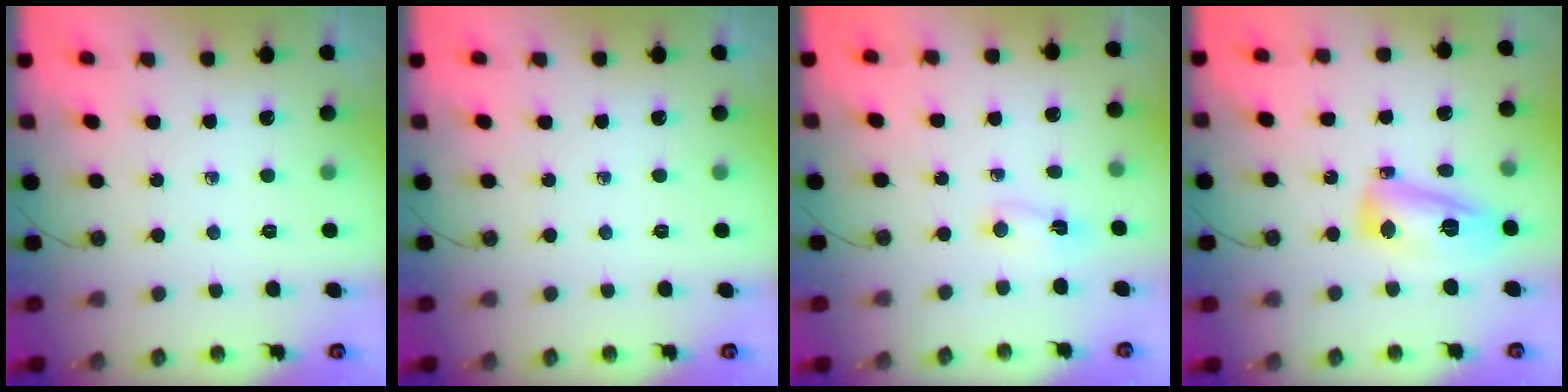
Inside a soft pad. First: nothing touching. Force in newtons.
{"total": 0.0}
{"total": 11.2, "press": 2.3, "slide": 11.0}
{"total": 14.1, "press": 14.1, "slide": 1.3}